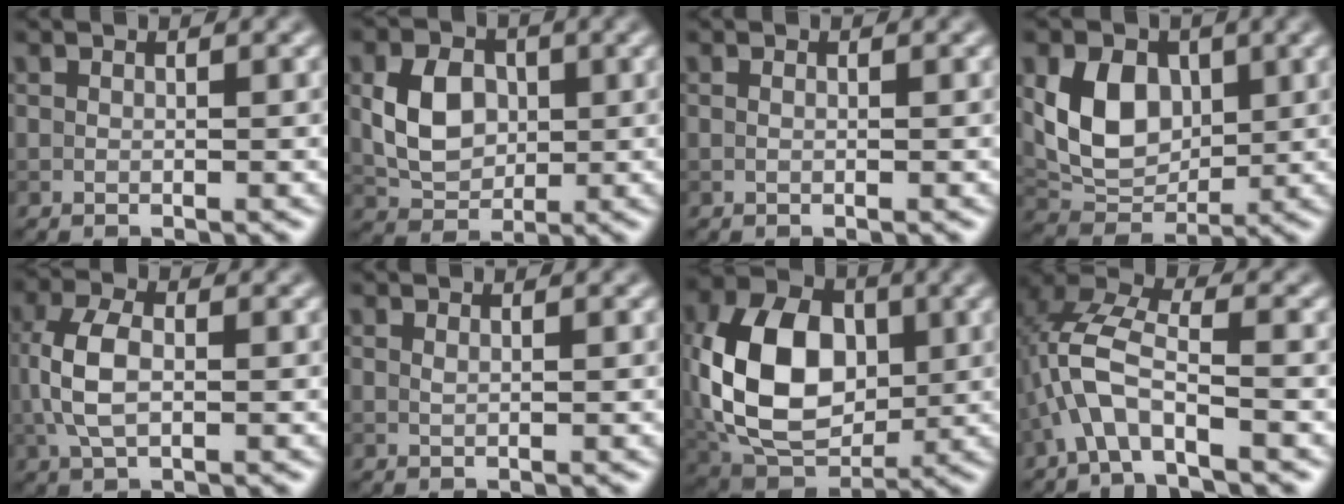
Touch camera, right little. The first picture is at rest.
{"total": 5.0, "force": [0.4, 3.8, 3.3], "torque": [-0.072, -0.002, 0.008]}
{"total": 0.0}
{"total": 6.5, "force": [1.2, 4.8, 4.2], "torque": [-0.079, -0.005, 0.025]}
{"total": 4.4, "force": [-0.1, 2.4, 3.7], "torque": [-0.088, 0.003, -0.004]}
{"total": 0.5, "force": [0.4, 0.1, 0.3], "torque": [-0.004, -0.002, 0.004]}
{"total": 12.0, "force": [0.4, 8.4, 8.6], "torque": [-0.179, 0.002, 0.007]}
{"total": 5.7, "force": [-2.5, 2.0, 4.7], "torque": [-0.104, 0.014, -0.053]}